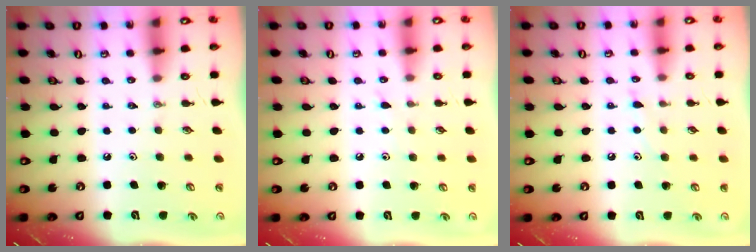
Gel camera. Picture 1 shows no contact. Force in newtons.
{"total": 3.9, "press": 3.8, "slide": 0.5}
{"total": 6.9, "press": 6.9, "slide": 0.5}